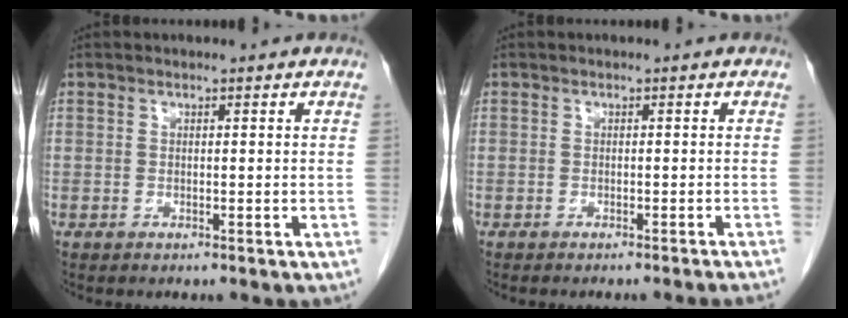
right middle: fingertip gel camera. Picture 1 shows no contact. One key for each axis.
{"total": 4.0, "fx": -3.6, "fy": -0.8, "fz": 1.6, "tx": -0.014, "ty": 0.001, "tz": -0.044}